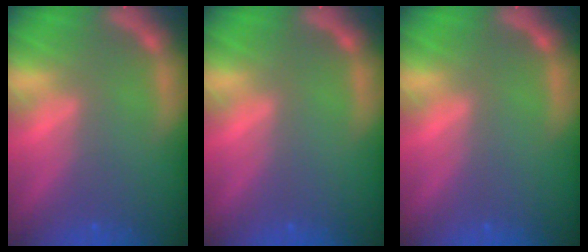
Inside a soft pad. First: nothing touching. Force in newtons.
{"total": 0.0}
{"total": 0.0}